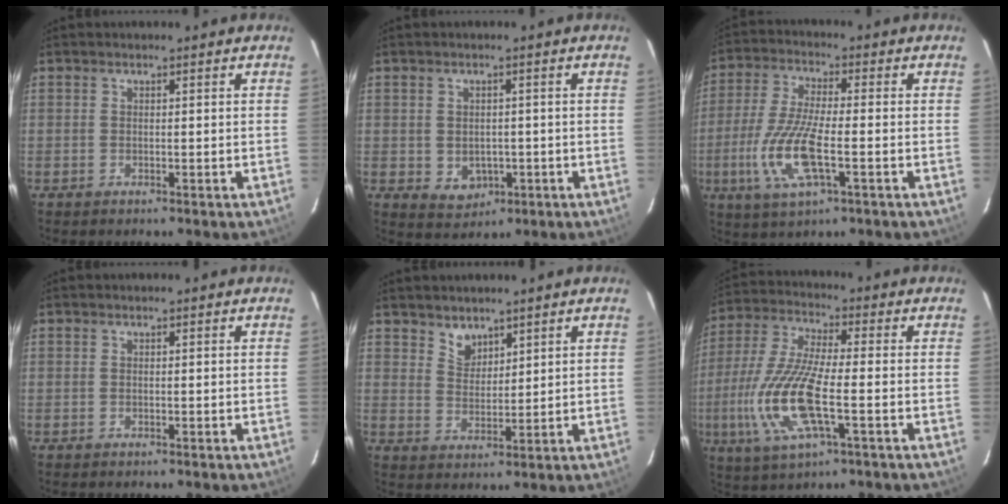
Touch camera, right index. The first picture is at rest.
{"total": 4.4, "force": [-0.7, 3.8, 2.0], "torque": [-0.041, -0.001, 0.005]}
{"total": 12.2, "force": [-3.4, 3.1, 11.3], "torque": [-0.241, -0.011, -0.067]}
{"total": 0.0}
{"total": 4.0, "force": [3.3, 2.3, 0.7], "torque": [-0.005, 0.006, 0.064]}
{"total": 15.3, "force": [-3.8, 3.9, 14.3], "torque": [-0.311, -0.012, -0.077]}